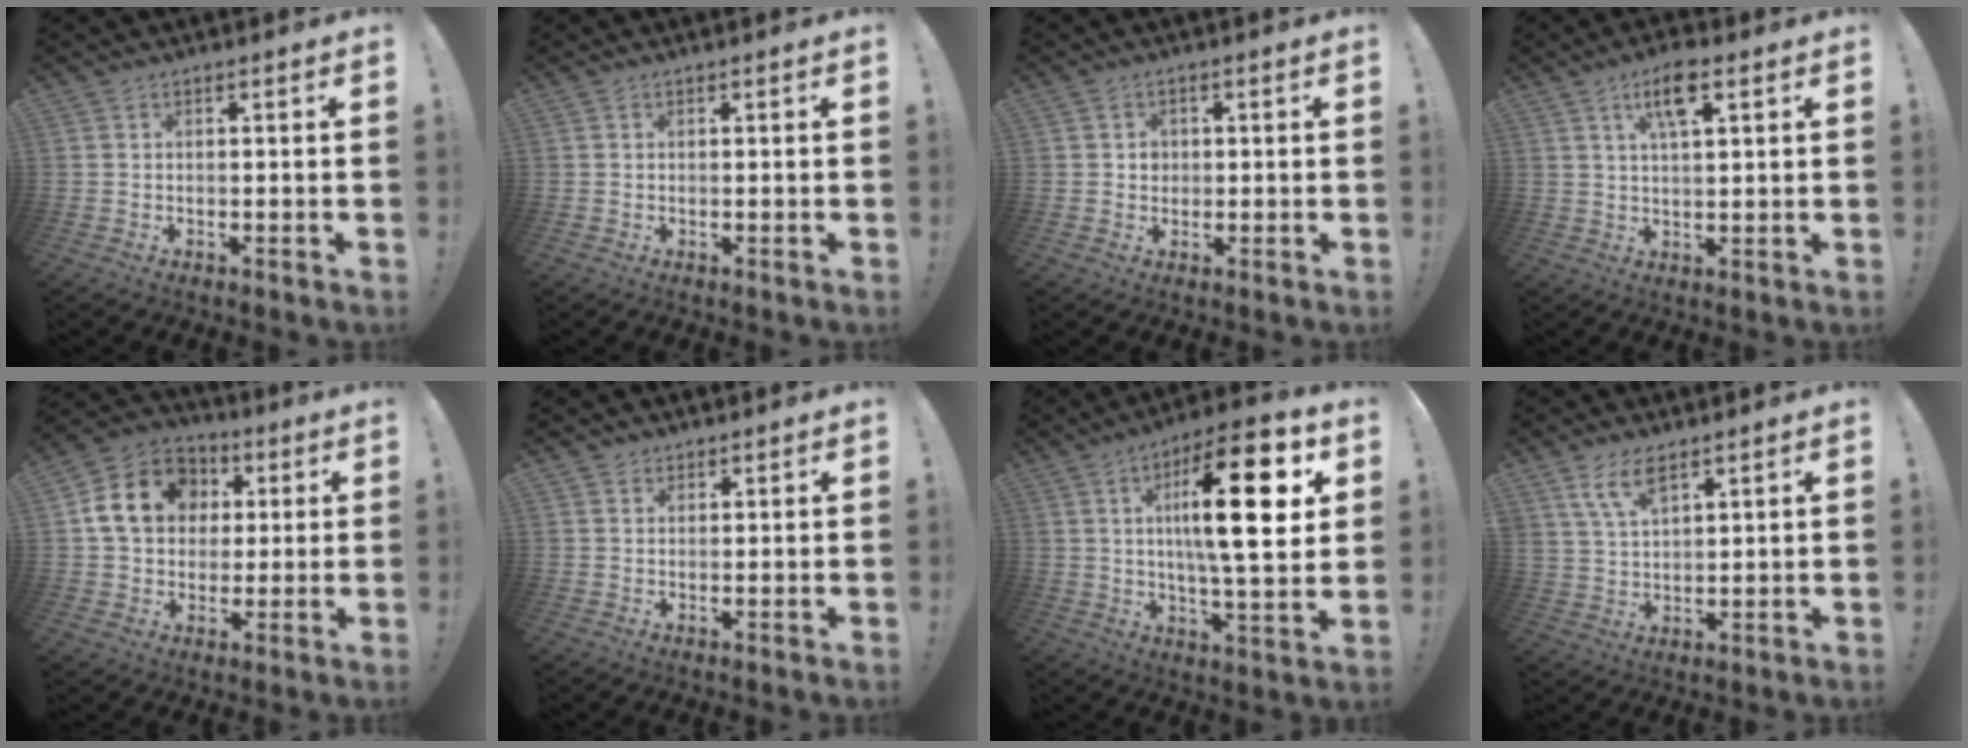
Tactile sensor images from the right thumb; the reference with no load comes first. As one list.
[{"total": 0.0}, {"total": 2.7, "force": [0.4, 2.5, 0.9], "torque": [-0.004, -0.004, 0.004]}, {"total": 8.6, "force": [4.2, 3.0, 6.9], "torque": [-0.115, -0.004, 0.068]}, {"total": 15.3, "force": [3.7, 12.5, 8.0], "torque": [-0.118, 0.006, 0.080]}, {"total": 1.8, "force": [1.4, 1.1, 0.1], "torque": [0.009, -0.010, 0.024]}, {"total": 21.8, "force": [5.6, 5.8, 20.2], "torque": [-0.321, -0.011, 0.072]}, {"total": 7.6, "force": [5.0, 3.4, 4.7], "torque": [-0.094, -0.015, 0.095]}]